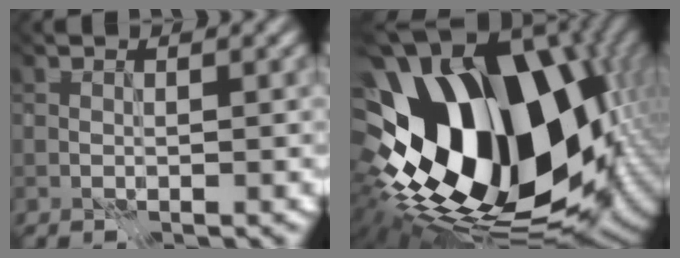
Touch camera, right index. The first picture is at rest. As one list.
[{"total": 18.1, "force": [-3.0, 11.3, 13.7], "torque": [-0.263, -0.019, -0.034]}]